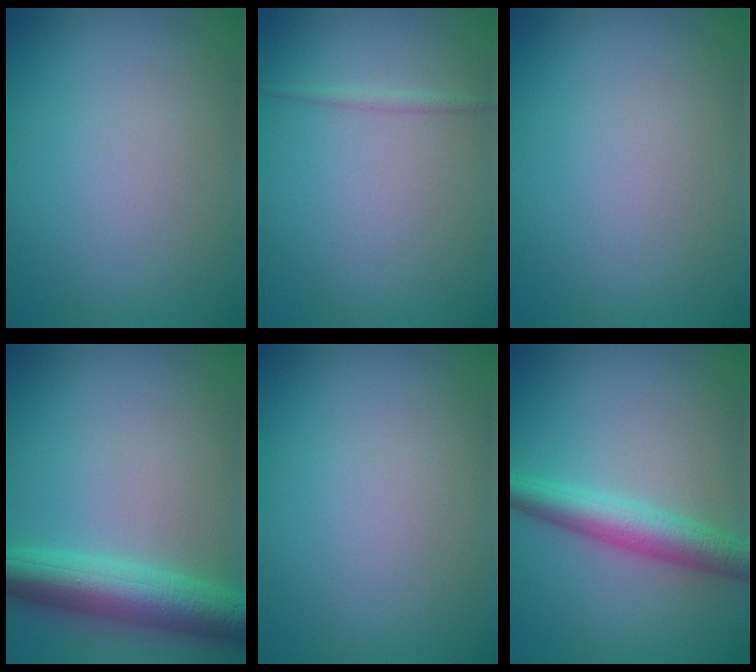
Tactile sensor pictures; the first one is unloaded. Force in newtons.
{"total": 0.7, "press": 0.7, "slide": 0.1}
{"total": 0.0}
{"total": 6.3, "press": 6.3, "slide": 0.1}
{"total": 0.0}
{"total": 4.1, "press": 4.1, "slide": 0.0}